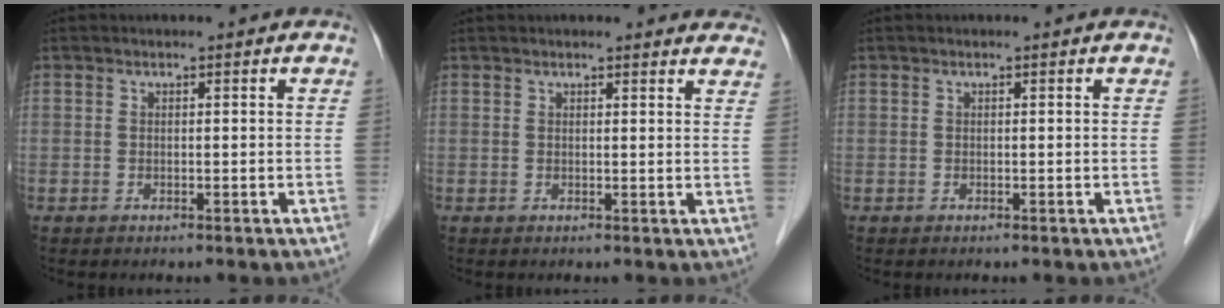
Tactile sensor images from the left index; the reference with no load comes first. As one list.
[{"total": 6.6, "force": [6.3, 1.2, 1.3], "torque": [0.007, -0.001, 0.046]}, {"total": 0.0}]